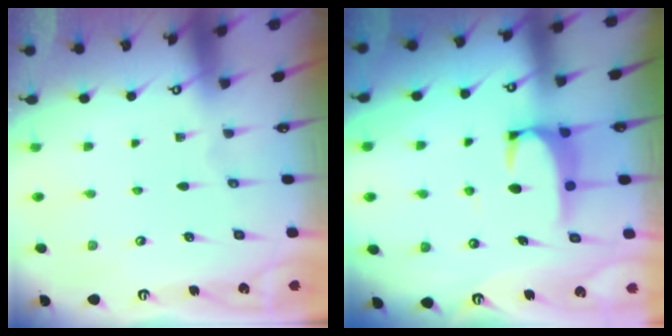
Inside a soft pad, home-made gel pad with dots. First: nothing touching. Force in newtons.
{"total": 2.9, "press": 2.8, "slide": 0.7}